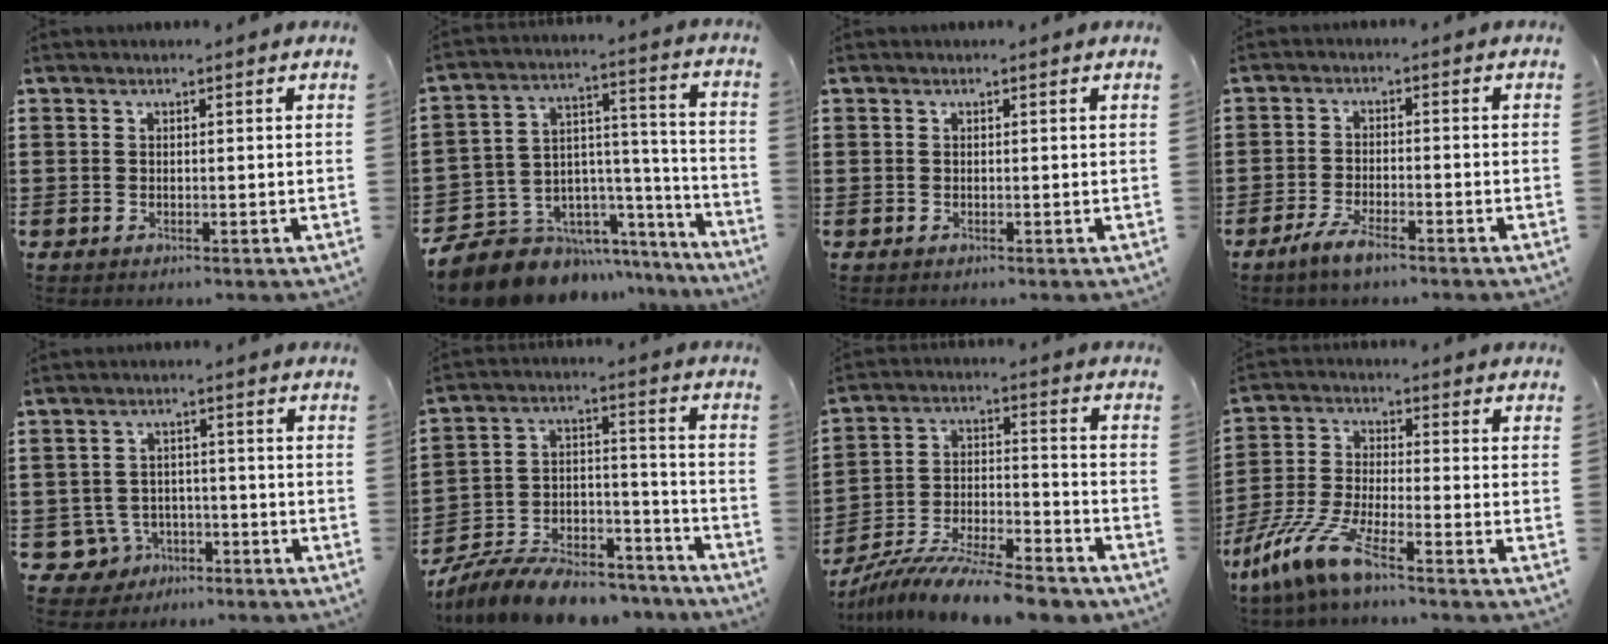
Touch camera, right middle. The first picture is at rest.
{"total": 9.4, "force": [-7.7, 5.1, 1.4], "torque": [-0.044, 0.007, -0.142]}
{"total": 0.0}
{"total": 4.0, "force": [-2.9, 1.0, 2.6], "torque": [-0.056, 0.002, -0.059]}
{"total": 5.1, "force": [-3.6, 3.4, 1.3], "torque": [-0.052, 0.007, -0.075]}
{"total": 10.2, "force": [-9.4, 2.4, 3.1], "torque": [-0.054, 0.027, -0.186]}
{"total": 12.0, "force": [-10.9, 1.1, 5.0], "torque": [-0.077, 0.025, -0.208]}
{"total": 9.0, "force": [-6.9, 0.9, 5.7], "torque": [-0.142, -0.012, -0.142]}